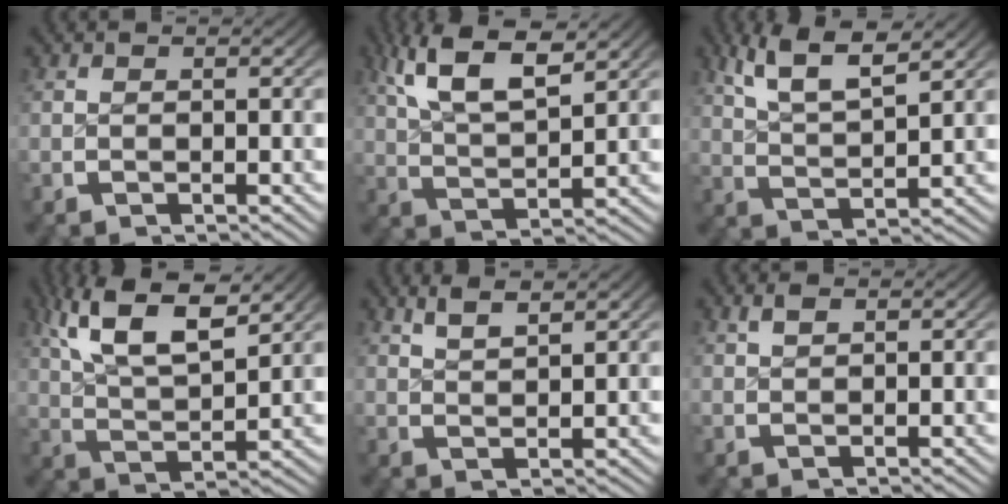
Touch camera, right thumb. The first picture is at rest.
{"total": 7.4, "force": [3.9, 3.4, 5.3], "torque": [-0.104, -0.002, 0.075]}
{"total": 6.3, "force": [4.0, 2.5, 4.2], "torque": [-0.083, -0.002, 0.075]}
{"total": 8.9, "force": [3.9, 4.7, 6.5], "torque": [-0.133, -0.008, 0.071]}
{"total": 2.9, "force": [2.5, 0.3, 1.4], "torque": [-0.021, 0.005, 0.052]}
{"total": 1.0, "force": [0.8, 0.3, 0.5], "torque": [-0.007, 0.003, 0.019]}